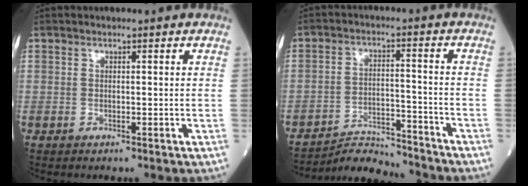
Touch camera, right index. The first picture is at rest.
{"total": 8.7, "force": [-8.7, 0.2, 0.2], "torque": [-0.007, 0.008, -0.150]}